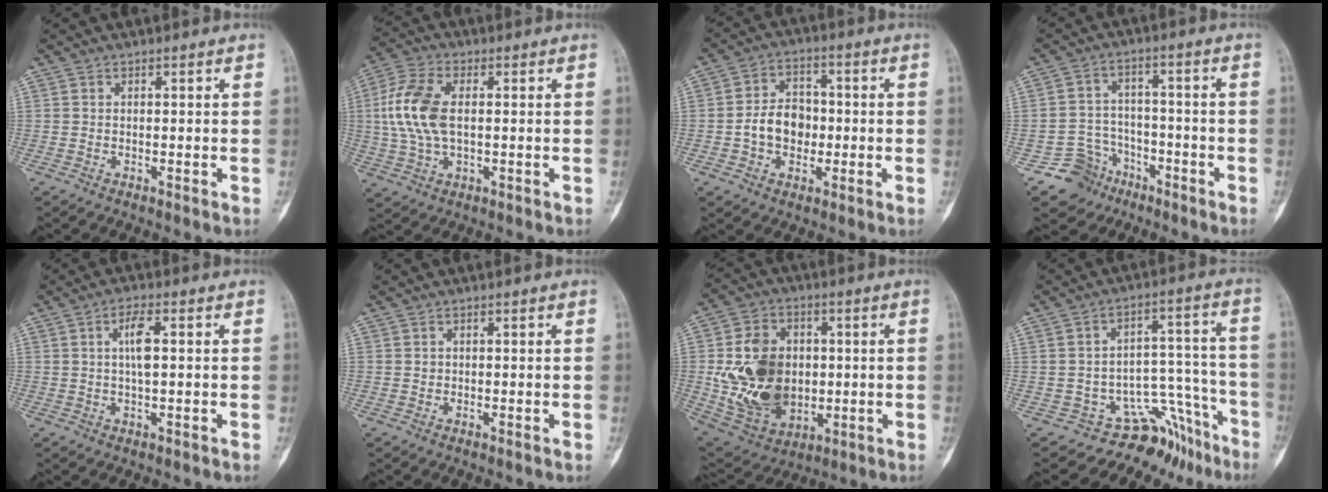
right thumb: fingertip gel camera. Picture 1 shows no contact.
{"total": 11.6, "force": [0.9, 6.4, 9.7], "torque": [-0.216, 0.009, 0.017]}
{"total": 8.6, "force": [-1.2, 6.6, 5.4], "torque": [-0.067, 0.023, -0.027]}
{"total": 7.6, "force": [-4.7, 6.0, -0.2], "torque": [0.039, 0.053, -0.080]}
{"total": 4.6, "force": [0.7, 1.4, 4.4], "torque": [-0.087, 0.003, 0.010]}
{"total": 0.7, "force": [0.1, 0.7, 0.2], "torque": [0.000, 0.002, 0.003]}
{"total": 19.0, "force": [-0.3, 14.0, 12.9], "torque": [-0.202, -0.001, 0.017]}
{"total": 10.4, "force": [-8.3, 5.8, 2.7], "torque": [0.018, 0.121, -0.116]}